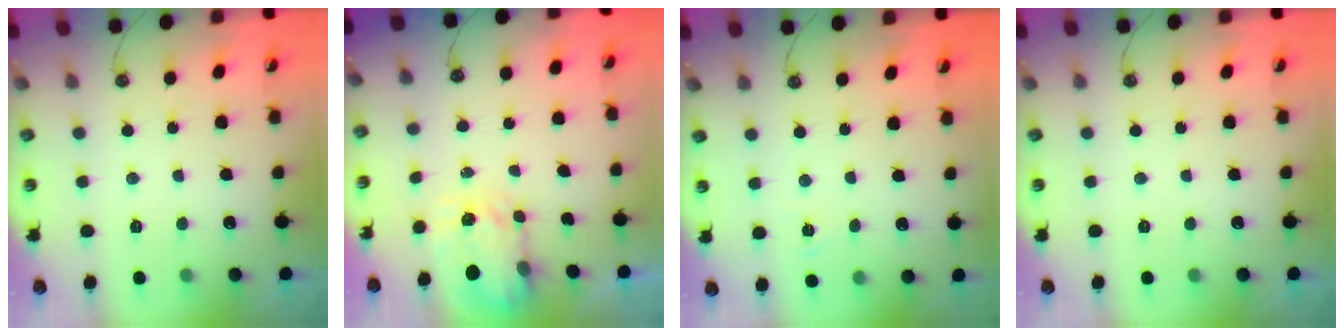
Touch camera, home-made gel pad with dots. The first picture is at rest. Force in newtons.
{"total": 3.6, "press": 3.5, "slide": 0.5}
{"total": 4.3, "press": 4.3, "slide": 0.4}
{"total": 0.0}